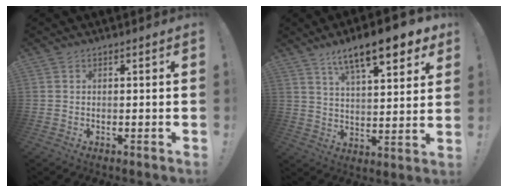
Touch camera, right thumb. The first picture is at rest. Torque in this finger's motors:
{"motor_torque": [0.91, 1.03, 1.05, 0.85, 0.09]}